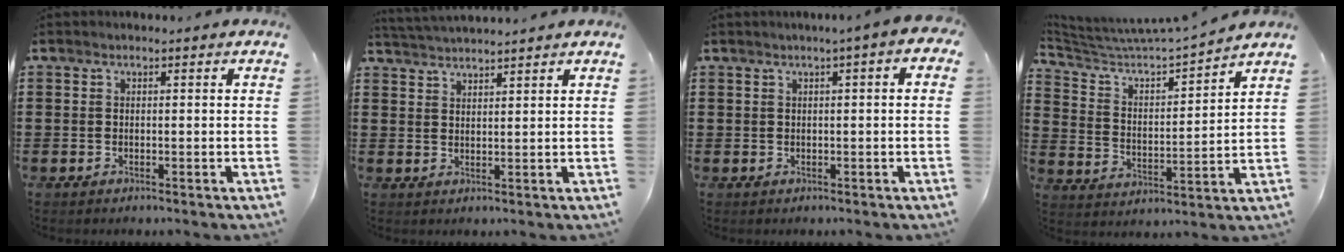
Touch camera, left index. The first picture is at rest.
{"total": 2.5, "force": [2.4, -0.3, -0.1], "torque": [-0.006, -0.007, 0.047]}
{"total": 1.4, "force": [0.0, 0.2, 1.4], "torque": [-0.023, -0.003, 0.000]}
{"total": 4.6, "force": [4.2, 0.2, 1.7], "torque": [-0.058, -0.038, 0.061]}